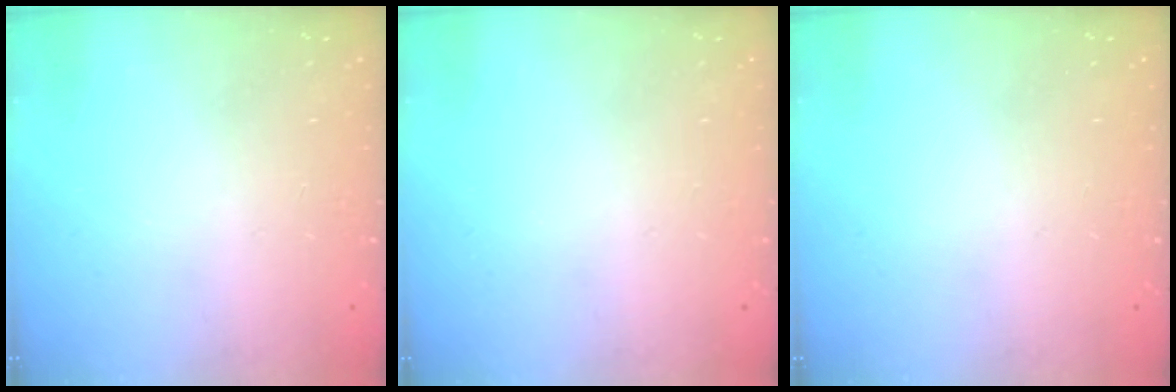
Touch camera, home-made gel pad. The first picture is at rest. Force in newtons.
{"total": 0.0}
{"total": 0.0}